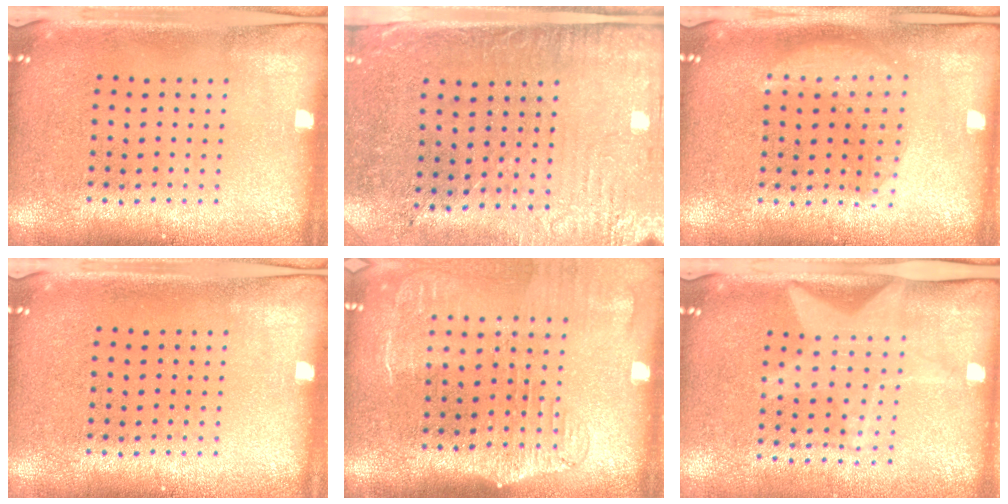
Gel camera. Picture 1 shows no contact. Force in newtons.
{"total": 3.1, "press": 2.5, "slide": 1.8}
{"total": 1.4, "press": 1.4, "slide": 0.2}
{"total": 0.0}
{"total": 2.1, "press": 1.7, "slide": 1.2}
{"total": 1.8, "press": 1.5, "slide": 1.0}